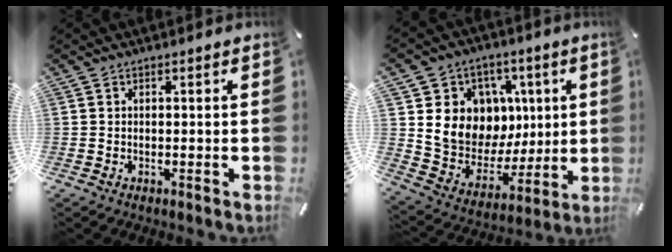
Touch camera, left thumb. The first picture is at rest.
{"total": 13.5, "force": [2.3, 12.8, 3.7], "torque": [-0.046, -0.026, 0.062]}